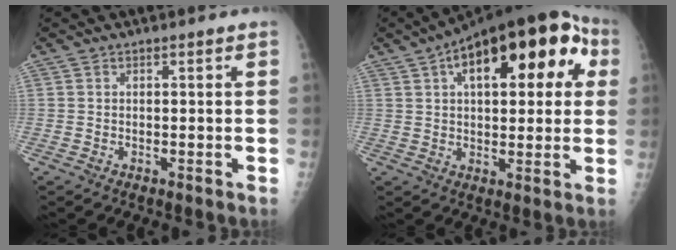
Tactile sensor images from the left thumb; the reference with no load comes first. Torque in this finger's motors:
{"motor_torque": [0.37, 1.26, 1.35, -1.34, 0.43]}